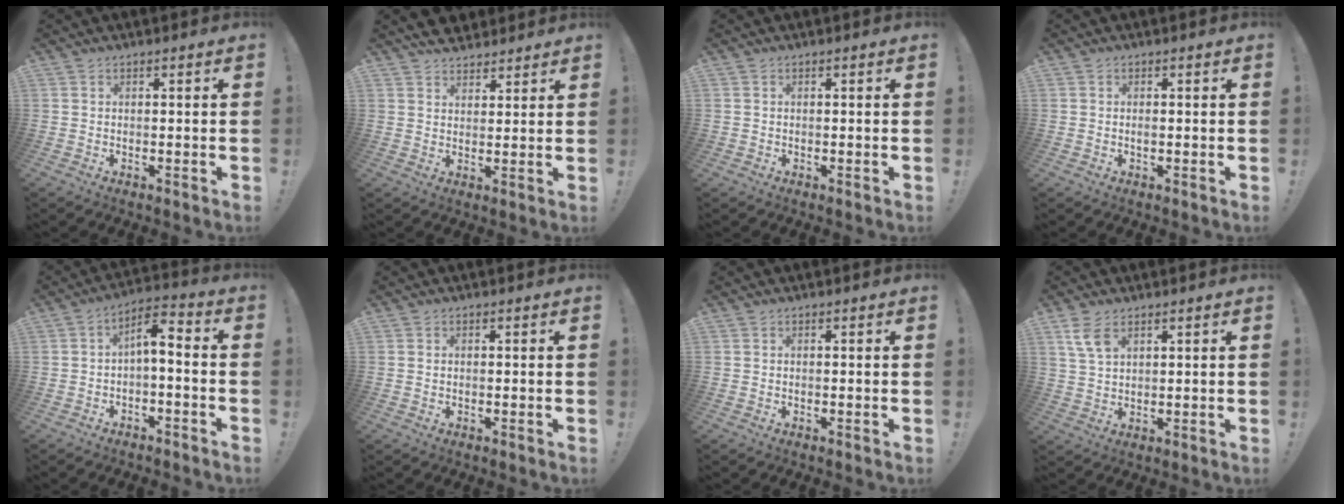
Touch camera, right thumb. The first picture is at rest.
{"total": 5.0, "force": [4.5, 2.3, 0.2], "torque": [-0.003, -0.024, 0.084]}
{"total": 0.7, "force": [-0.4, 0.5, 0.1], "torque": [0.000, 0.003, -0.008]}
{"total": 1.3, "force": [-0.1, 1.3, 0.3], "torque": [0.002, 0.000, -0.003]}
{"total": 5.6, "force": [-0.9, 2.1, 5.1], "torque": [-0.083, 0.006, -0.017]}
{"total": 0.0}
{"total": 0.0}
{"total": 6.3, "force": [3.6, 3.2, 4.1], "torque": [-0.073, -0.013, 0.068]}